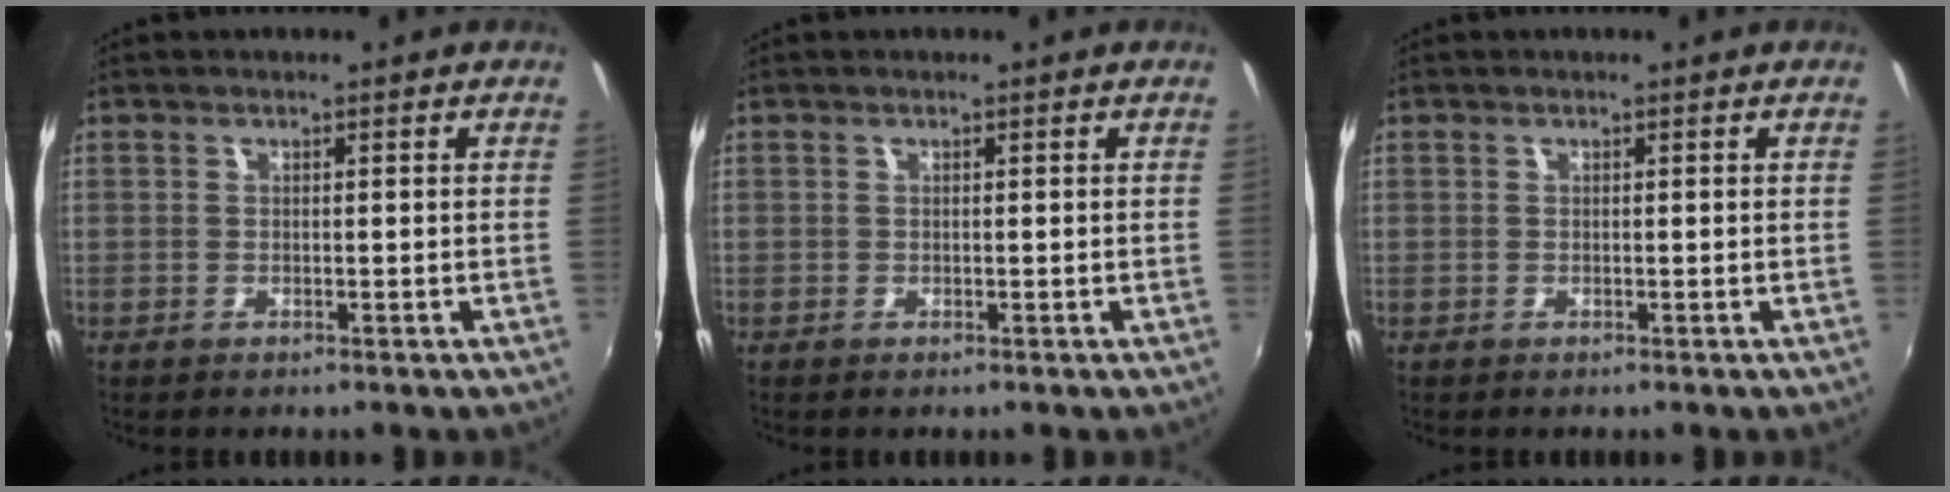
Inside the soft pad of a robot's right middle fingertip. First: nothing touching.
{"total": 0.0}
{"total": 0.0}